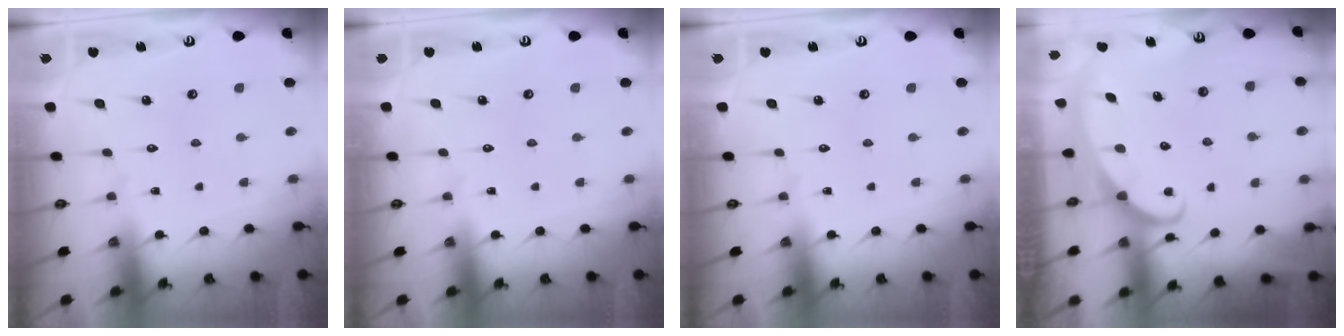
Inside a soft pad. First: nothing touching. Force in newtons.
{"total": 0.0}
{"total": 0.0}
{"total": 2.5, "press": 2.4, "slide": 0.4}